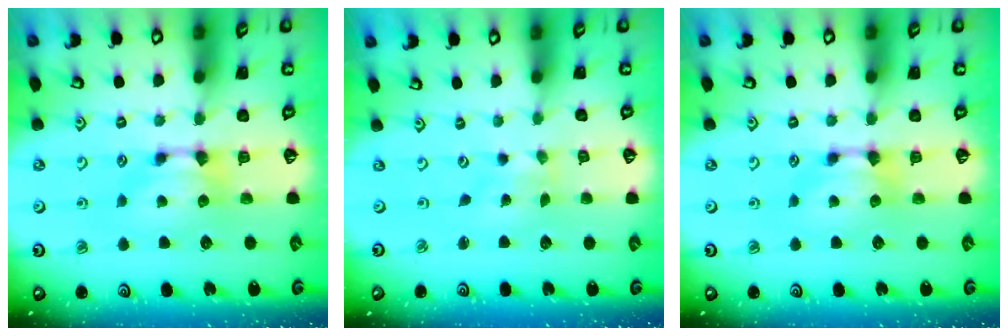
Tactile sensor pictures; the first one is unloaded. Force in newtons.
{"total": 4.4, "press": 4.3, "slide": 0.9}
{"total": 0.0}